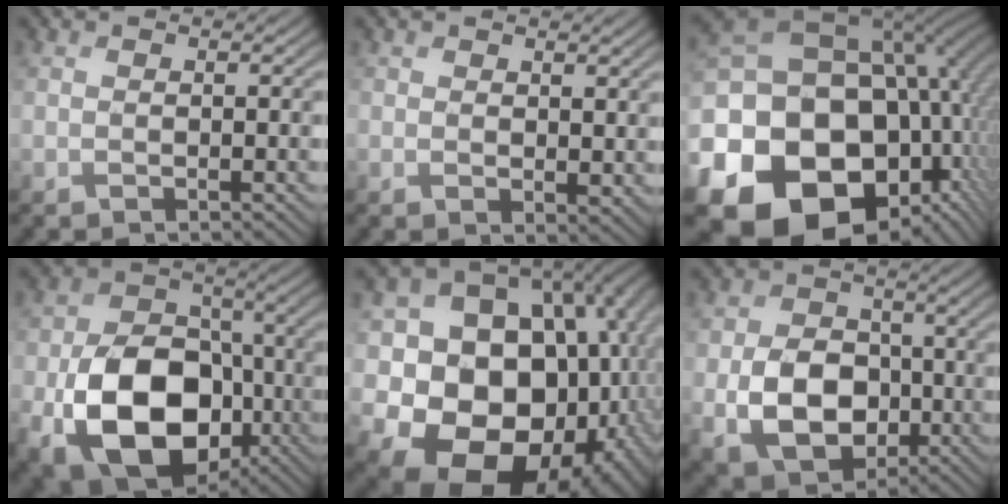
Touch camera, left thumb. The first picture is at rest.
{"total": 1.6, "force": [0.9, 0.9, 0.8], "torque": [-0.012, -0.008, 0.022]}
{"total": 23.4, "force": [-4.5, 18.3, 13.8], "torque": [-0.313, -0.078, -0.064]}
{"total": 15.5, "force": [-5.1, 10.9, 9.7], "torque": [-0.180, -0.044, -0.092]}
{"total": 23.8, "force": [-2.6, 19.8, 12.9], "torque": [-0.246, -0.047, -0.029]}
{"total": 9.6, "force": [-2.2, 7.2, 6.0], "torque": [-0.125, -0.015, -0.045]}